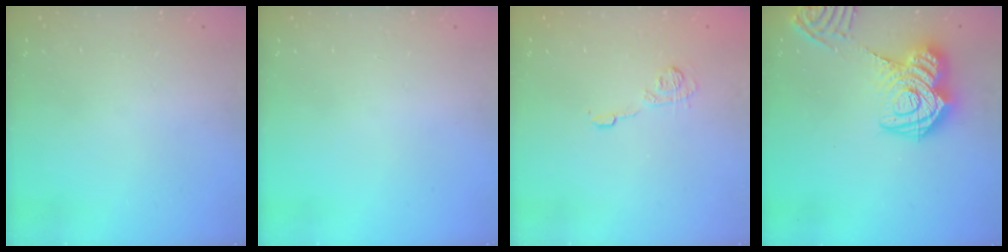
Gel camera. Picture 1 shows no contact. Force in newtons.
{"total": 0.0}
{"total": 7.8, "press": 7.8, "slide": 0.6}
{"total": 20.4, "press": 20.3, "slide": 2.1}